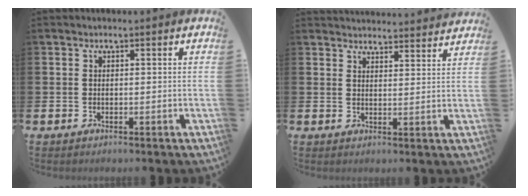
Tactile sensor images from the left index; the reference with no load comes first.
{"total": 3.8, "force": [3.8, 0.3, -0.1], "torque": [0.001, -0.027, 0.068]}